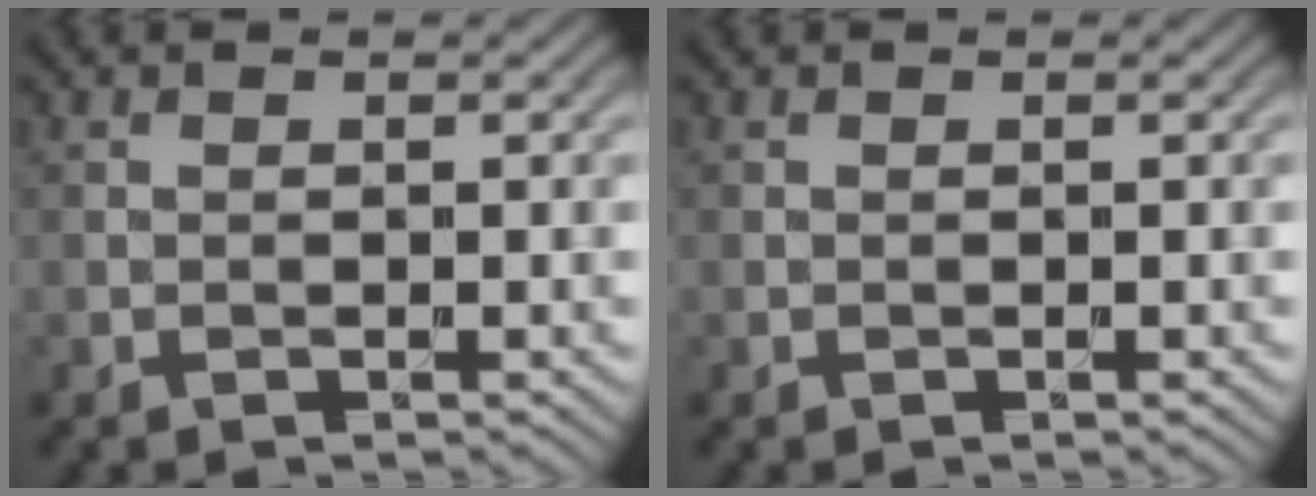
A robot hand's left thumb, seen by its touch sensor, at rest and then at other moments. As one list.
[{"total": 0.0}]